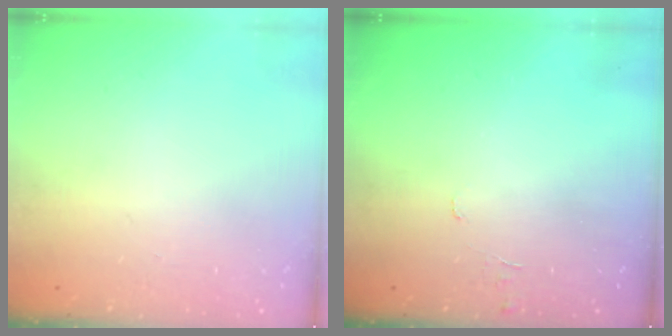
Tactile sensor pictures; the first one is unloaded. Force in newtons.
{"total": 4.2, "press": 4.2, "slide": 0.3}